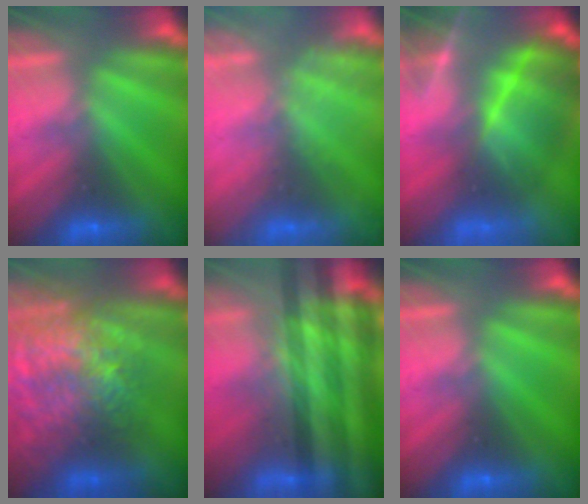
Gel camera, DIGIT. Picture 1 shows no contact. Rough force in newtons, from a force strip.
{"total": 2.4}
{"total": 7.1}
{"total": 8.7}
{"total": 8.3}
{"total": 0.0}